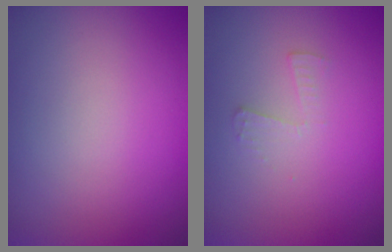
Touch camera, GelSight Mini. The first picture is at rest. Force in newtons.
{"total": 1.0, "press": 1.0, "slide": 0.0}